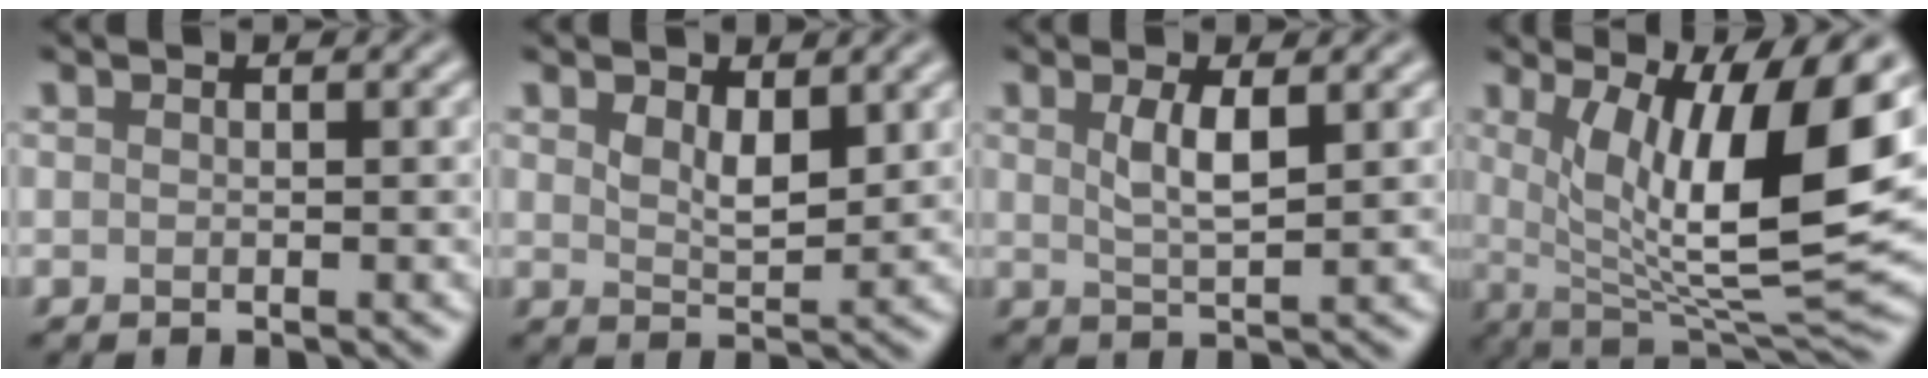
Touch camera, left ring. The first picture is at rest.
{"total": 2.9, "force": [1.3, 1.4, 2.2], "torque": [-0.043, -0.006, 0.028]}
{"total": 2.7, "force": [1.0, 0.7, 2.4], "torque": [-0.047, -0.003, 0.020]}
{"total": 12.6, "force": [2.7, 3.5, 11.8], "torque": [-0.180, -0.013, 0.047]}